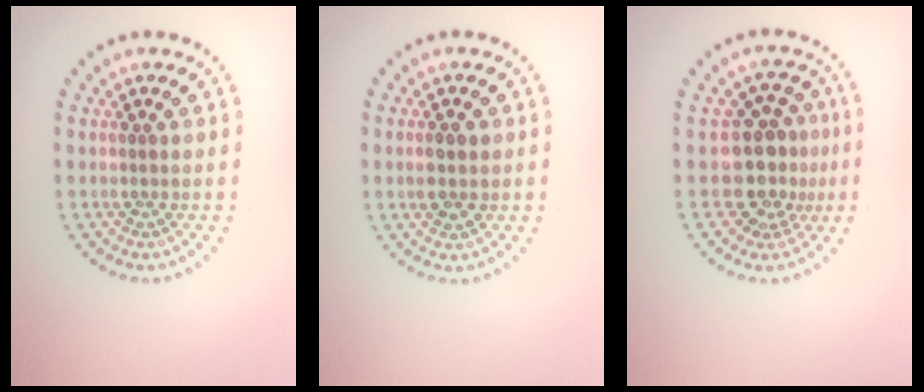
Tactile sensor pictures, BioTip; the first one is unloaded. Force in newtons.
{"total": 2.0, "press": 2.0, "slide": 0.0}
{"total": 3.8, "press": 3.2, "slide": 2.0}